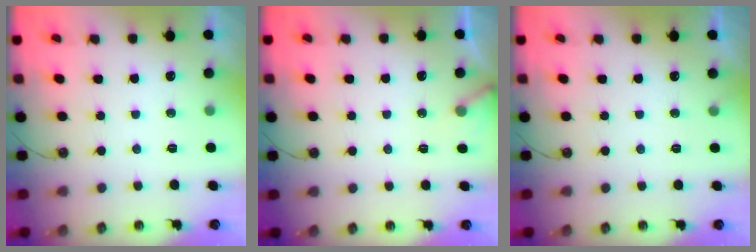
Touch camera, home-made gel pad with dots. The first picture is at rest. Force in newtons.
{"total": 3.2, "press": 3.2, "slide": 0.2}
{"total": 2.9, "press": 2.9, "slide": 0.2}